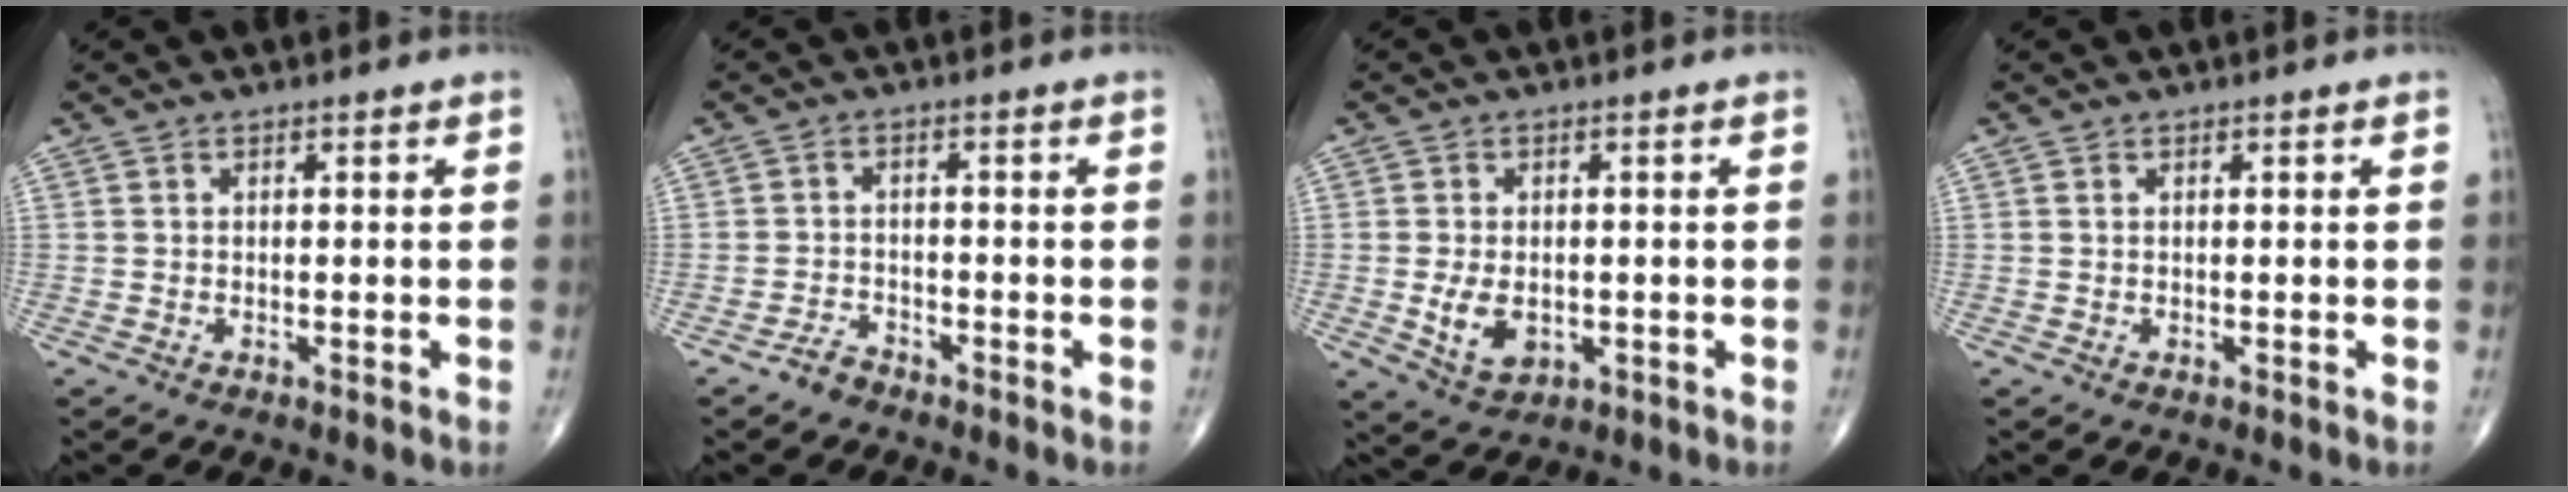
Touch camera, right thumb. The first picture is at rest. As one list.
[{"total": 2.4, "force": [-1.8, 1.4, 0.5], "torque": [-0.013, 0.008, -0.035]}, {"total": 6.2, "force": [-1.0, 4.1, 4.5], "torque": [-0.074, -0.008, -0.007]}, {"total": 0.0}]